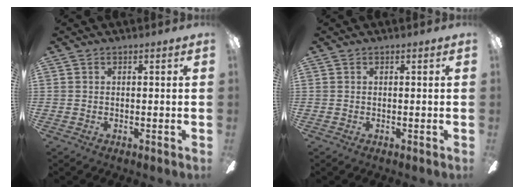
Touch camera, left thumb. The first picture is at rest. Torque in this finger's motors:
{"motor_torque": [0.00, 0.01, -0.14, -0.01, 0.00]}